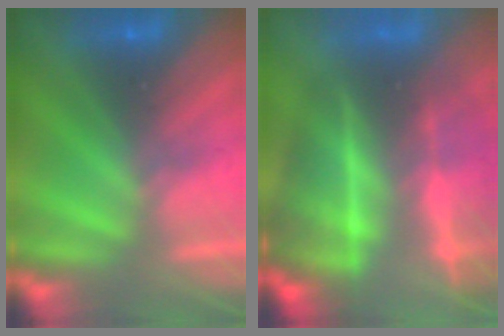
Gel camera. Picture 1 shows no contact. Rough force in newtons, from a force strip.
{"total": 8.5}